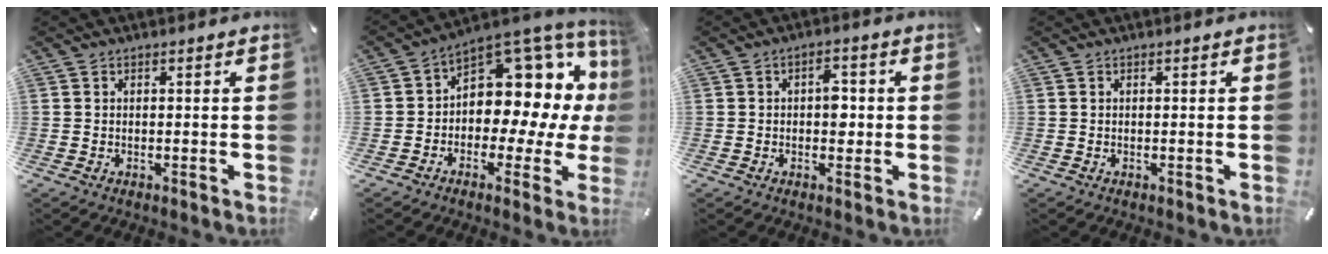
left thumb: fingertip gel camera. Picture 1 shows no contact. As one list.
[{"total": 10.9, "force": [4.0, 7.8, 6.5], "torque": [-0.076, -0.069, 0.066]}, {"total": 4.3, "force": [0.1, 2.8, 3.3], "torque": [-0.033, -0.002, -0.008]}, {"total": 0.0}]